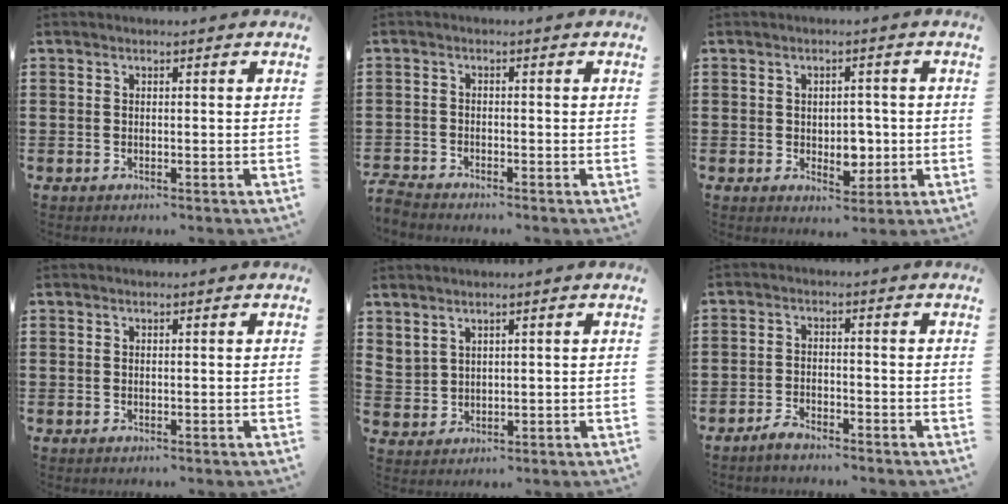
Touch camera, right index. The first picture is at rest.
{"total": 2.0, "force": [-1.9, 0.2, -0.1], "torque": [-0.004, 0.002, -0.042]}
{"total": 3.8, "force": [-0.5, 2.8, 2.5], "torque": [-0.037, -0.001, -0.013]}
{"total": 0.0}
{"total": 2.2, "force": [1.9, 1.0, 0.2], "torque": [-0.011, 0.003, 0.038]}
{"total": 2.3, "force": [-2.2, 0.4, 0.3], "torque": [-0.012, 0.006, -0.045]}